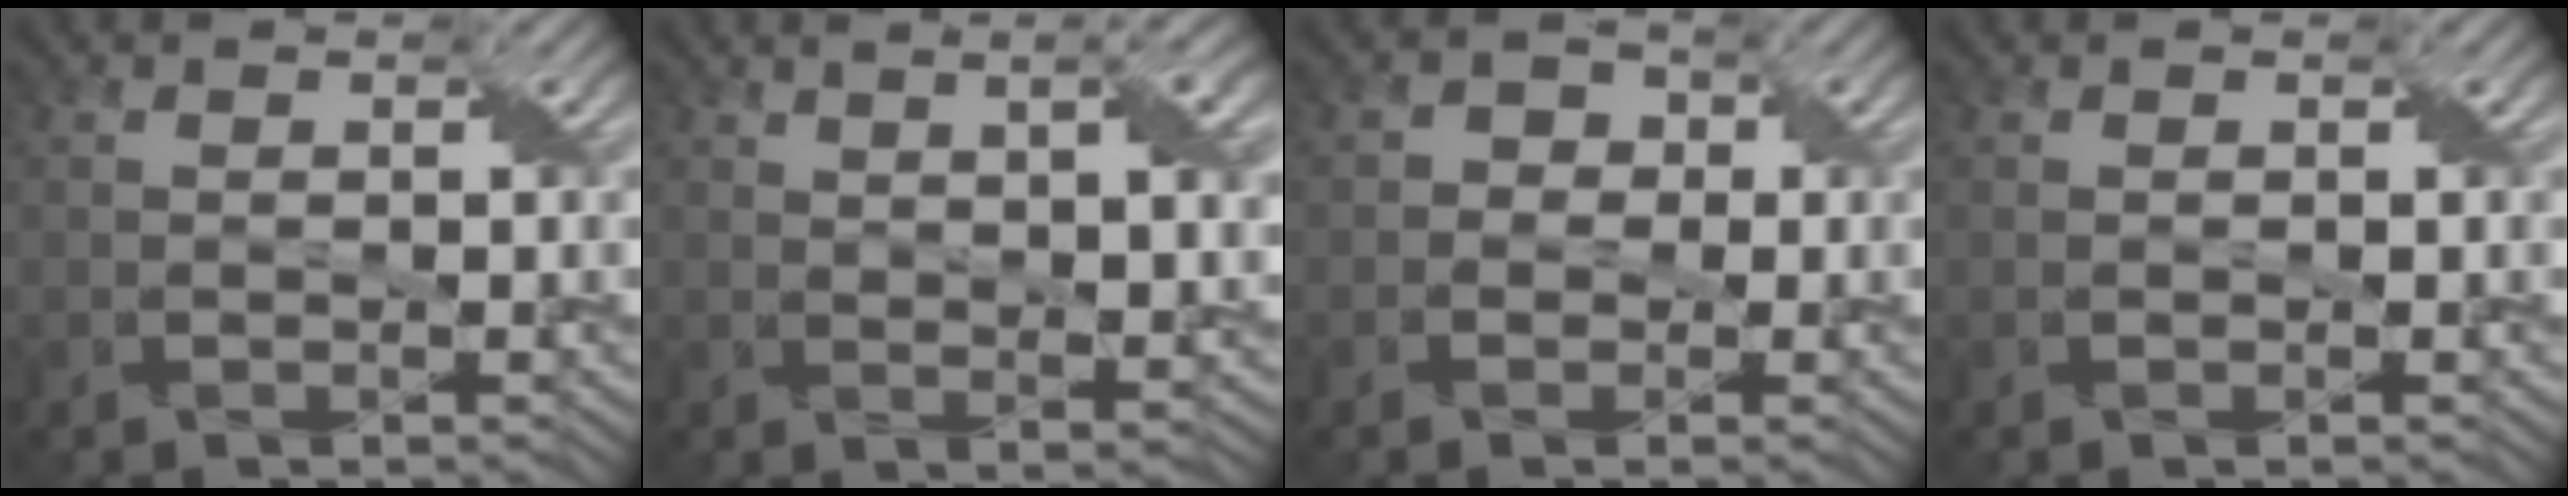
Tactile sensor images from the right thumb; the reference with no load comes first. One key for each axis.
{"total": 7.2, "fx": 2.8, "fy": 2.0, "fz": 6.2, "tx": -0.097, "ty": 0.006, "tz": 0.049}
{"total": 2.4, "fx": -0.3, "fy": 2.3, "fz": 0.5, "tx": -0.002, "ty": 0.009, "tz": -0.020}
{"total": 0.0}